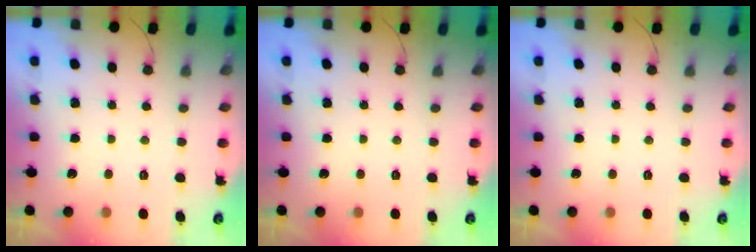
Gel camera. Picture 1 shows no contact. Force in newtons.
{"total": 0.0}
{"total": 0.0}